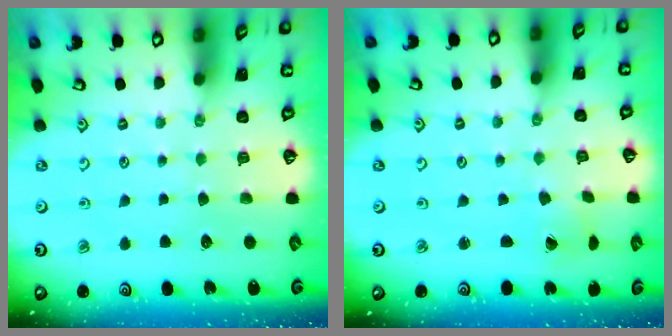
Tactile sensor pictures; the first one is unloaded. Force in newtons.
{"total": 1.4, "press": 1.4, "slide": 0.3}